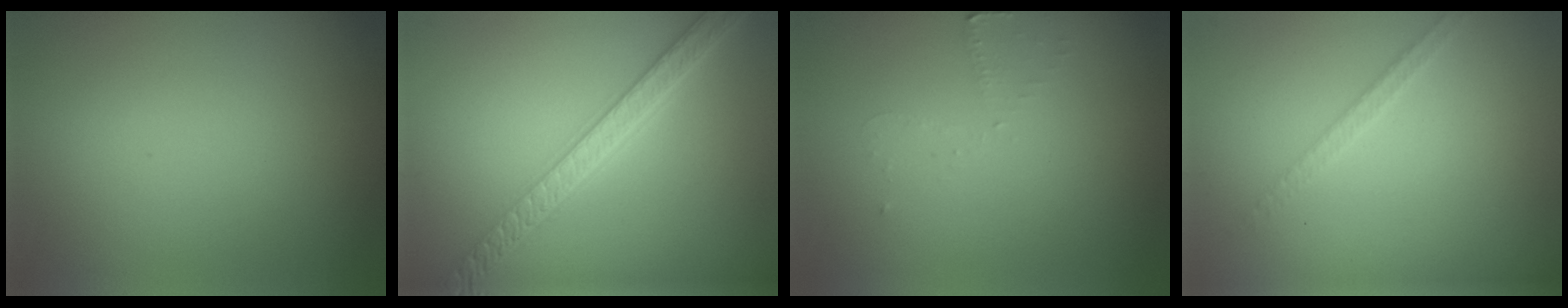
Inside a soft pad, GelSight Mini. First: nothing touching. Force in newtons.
{"total": 4.8, "press": 4.1, "slide": 2.4}
{"total": 1.2, "press": 1.1, "slide": 0.3}
{"total": 1.3, "press": 1.3, "slide": 0.2}